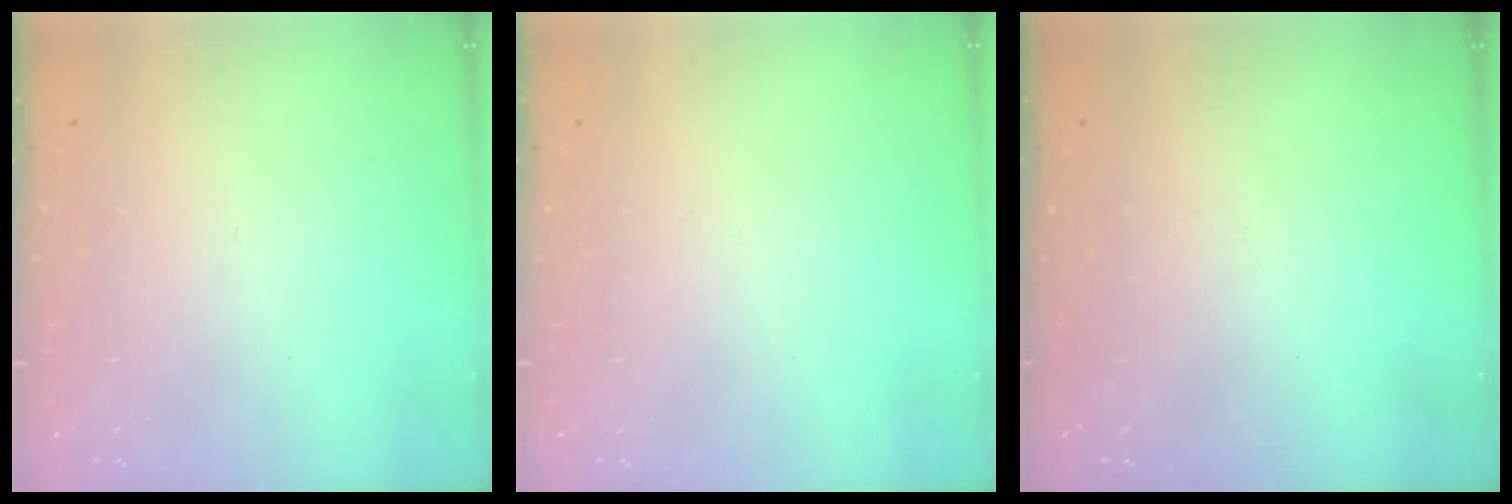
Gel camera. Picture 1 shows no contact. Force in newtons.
{"total": 0.0}
{"total": 0.0}